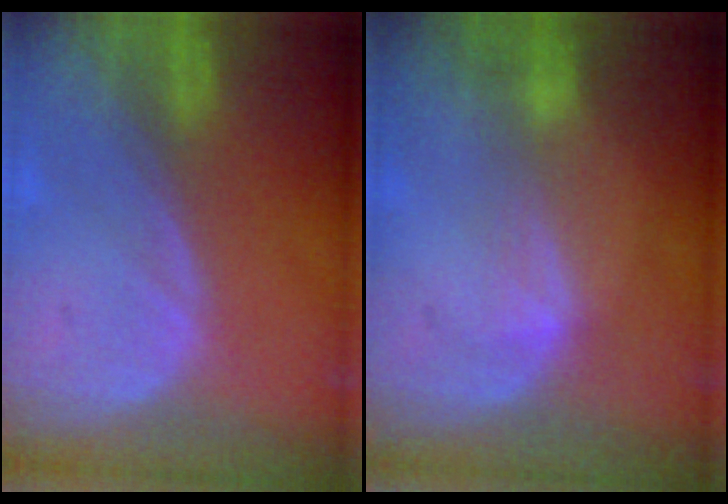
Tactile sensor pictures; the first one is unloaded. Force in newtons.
{"total": 2.4, "press": 2.4, "slide": 0.4}